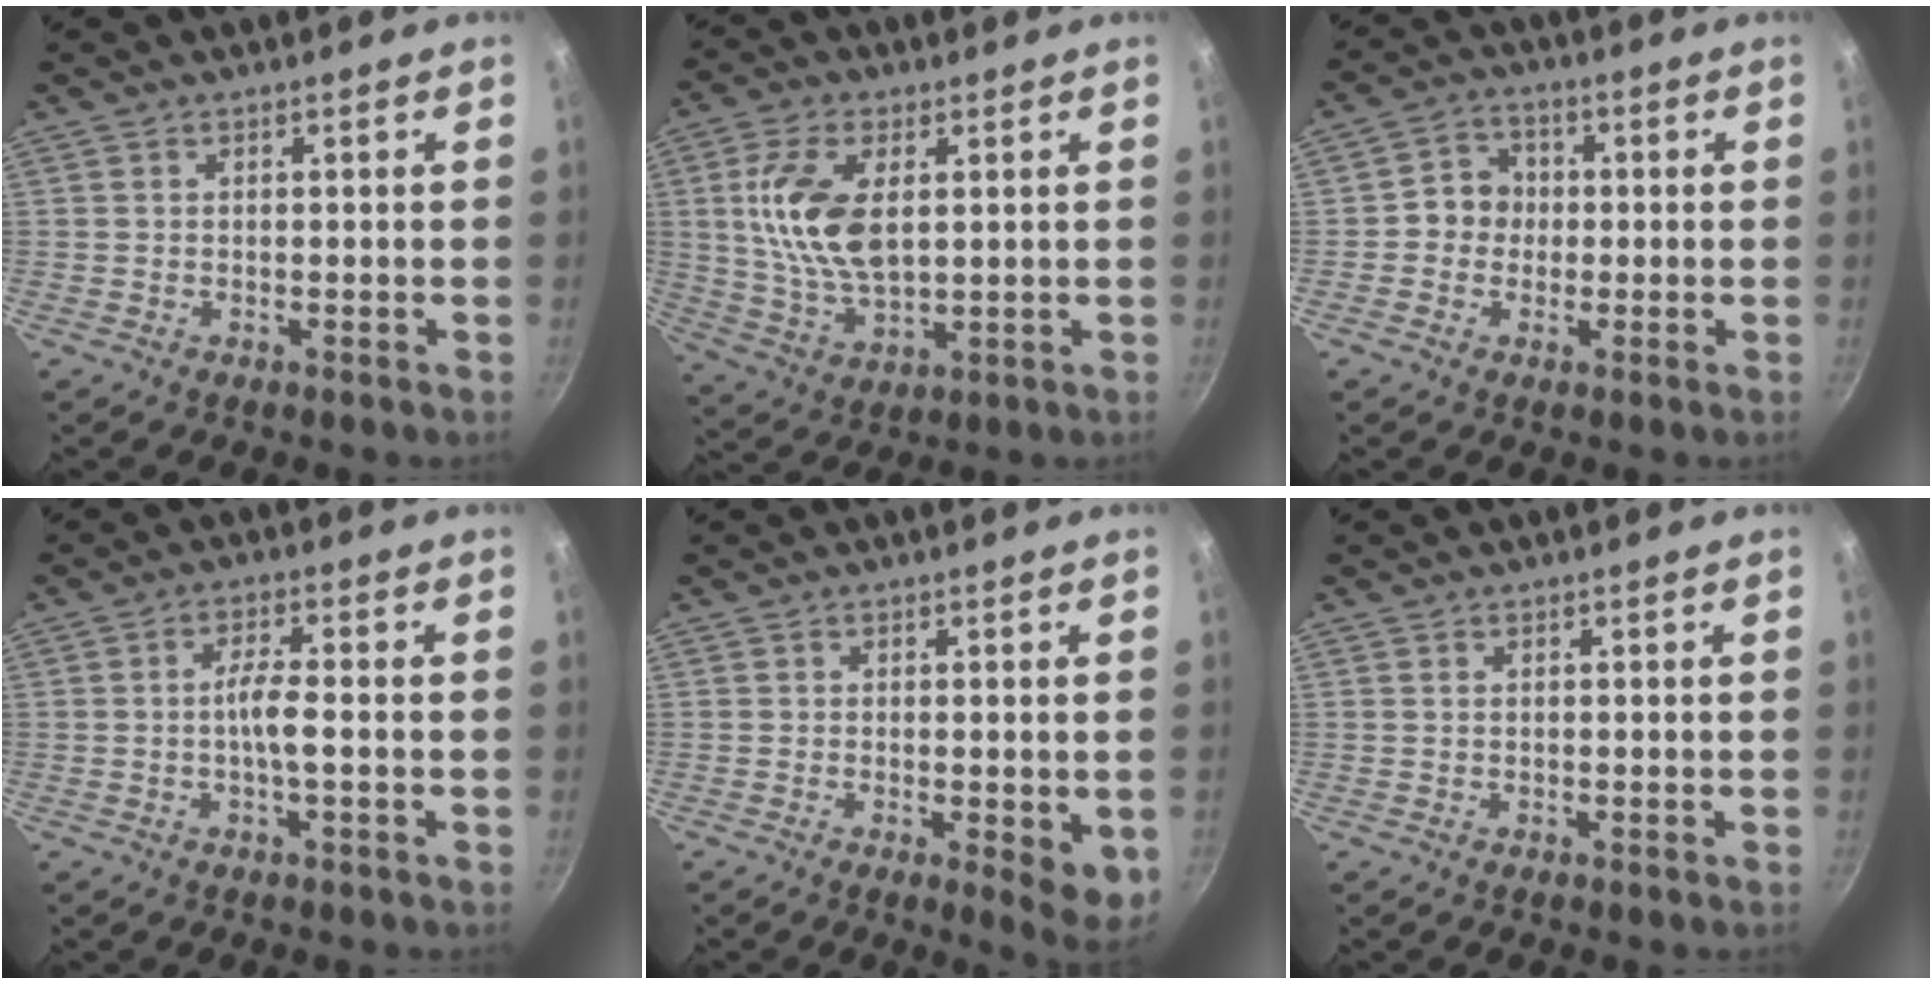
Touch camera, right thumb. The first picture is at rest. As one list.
[{"total": 13.4, "force": [2.6, 7.0, 11.1], "torque": [-0.209, -0.011, 0.056]}, {"total": 5.8, "force": [-0.3, 5.3, 2.3], "torque": [0.000, 0.014, -0.017]}, {"total": 4.3, "force": [-0.8, 0.7, 4.2], "torque": [-0.088, 0.014, -0.017]}, {"total": 6.5, "force": [-1.3, 2.0, 6.0], "torque": [-0.069, -0.012, -0.014]}, {"total": 0.0}]